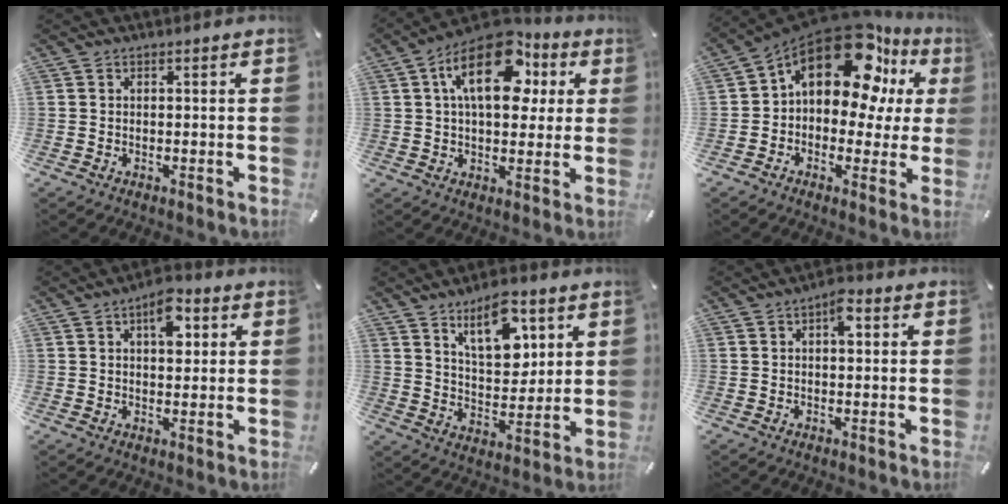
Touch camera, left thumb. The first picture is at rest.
{"total": 18.0, "force": [6.2, 10.4, 13.2], "torque": [-0.218, -0.015, 0.103]}
{"total": 18.3, "force": [9.4, 10.3, 11.9], "torque": [-0.195, -0.063, 0.158]}
{"total": 7.5, "force": [2.7, 4.2, 5.6], "torque": [-0.066, -0.006, 0.041]}
{"total": 13.5, "force": [7.7, 7.1, 8.5], "torque": [-0.120, -0.031, 0.132]}
{"total": 4.2, "force": [1.0, 2.2, 3.5], "torque": [-0.041, -0.003, 0.008]}